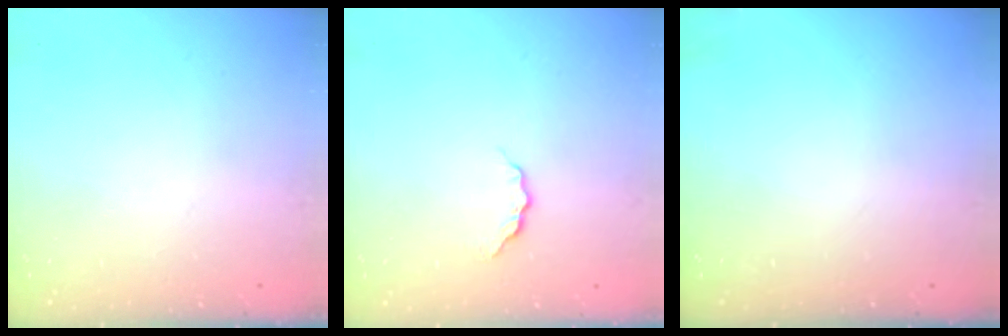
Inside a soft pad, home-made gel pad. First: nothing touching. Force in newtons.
{"total": 3.5, "press": 3.5, "slide": 0.3}
{"total": 0.0}